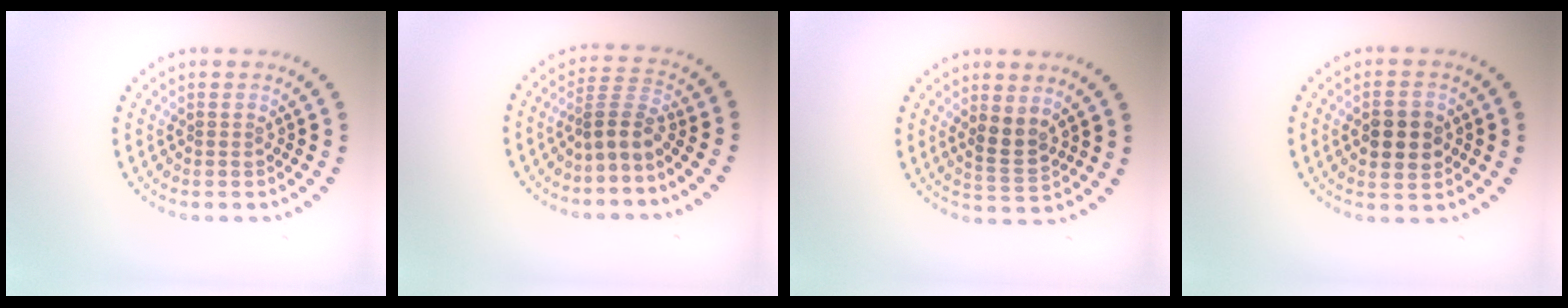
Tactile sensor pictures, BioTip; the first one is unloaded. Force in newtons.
{"total": 2.8, "press": 1.8, "slide": 2.1}
{"total": 2.5, "press": 2.2, "slide": 1.1}
{"total": 3.7, "press": 3.7, "slide": 0.1}